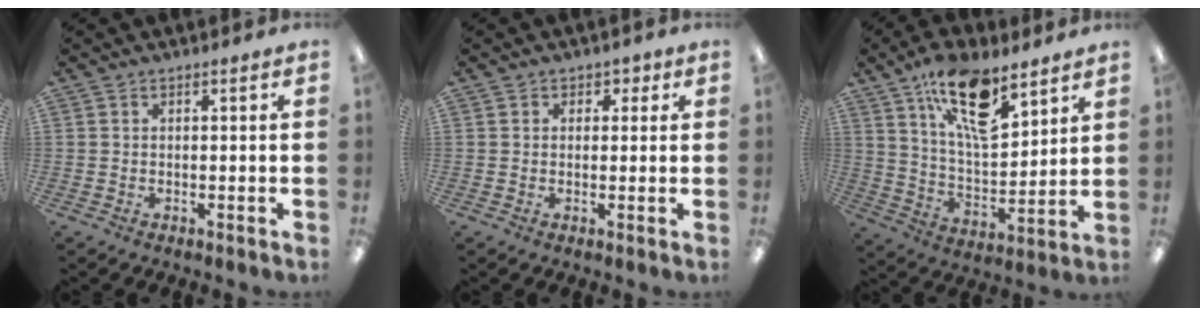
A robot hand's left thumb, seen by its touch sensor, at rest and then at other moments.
{"total": 1.9, "force": [0.4, 1.8, 0.5], "torque": [0.006, 0.000, 0.003]}
{"total": 17.5, "force": [11.4, 6.8, 11.4], "torque": [-0.196, -0.051, 0.193]}